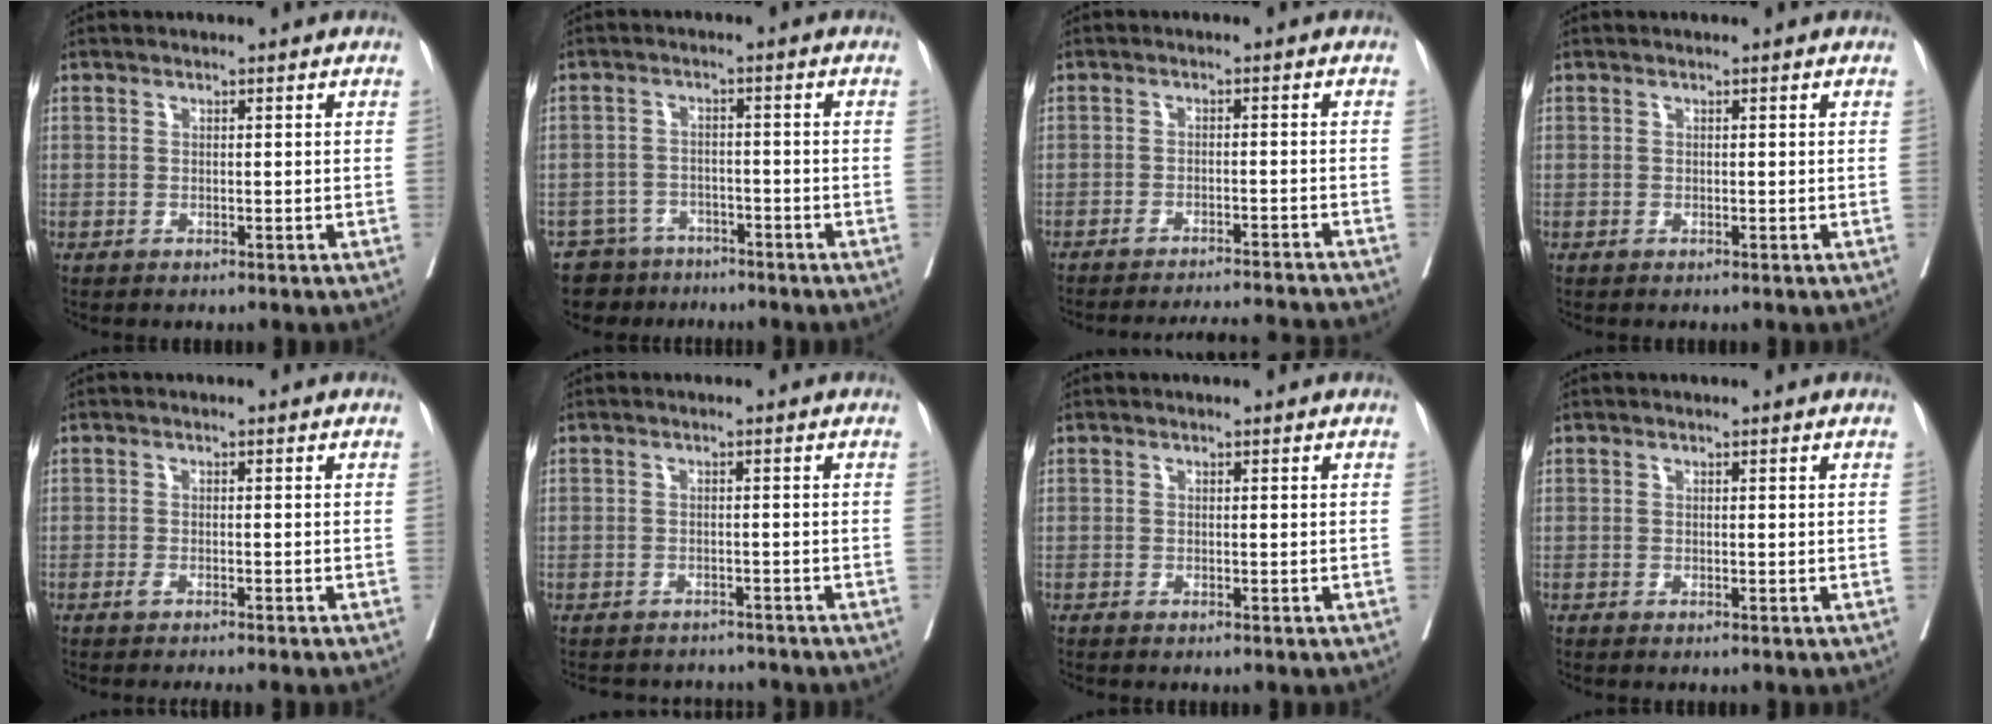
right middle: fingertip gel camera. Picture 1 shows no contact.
{"total": 5.9, "force": [-4.6, 3.6, -0.4], "torque": [0.014, 0.013, -0.073]}
{"total": 10.3, "force": [-10.2, -0.5, 1.6], "torque": [-0.011, 0.003, -0.128]}
{"total": 0.0}
{"total": 3.0, "force": [-2.5, -0.1, 1.5], "torque": [-0.014, 0.000, -0.033]}
{"total": 5.6, "force": [-5.5, 1.3, -0.1], "torque": [0.002, 0.008, -0.068]}
{"total": 0.0}
{"total": 0.0}